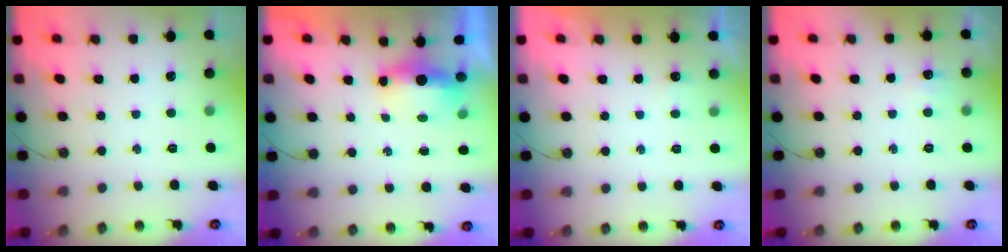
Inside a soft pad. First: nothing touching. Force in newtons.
{"total": 6.7, "press": 5.4, "slide": 4.0}
{"total": 1.9, "press": 1.9, "slide": 0.3}
{"total": 4.9, "press": 4.8, "slide": 1.0}